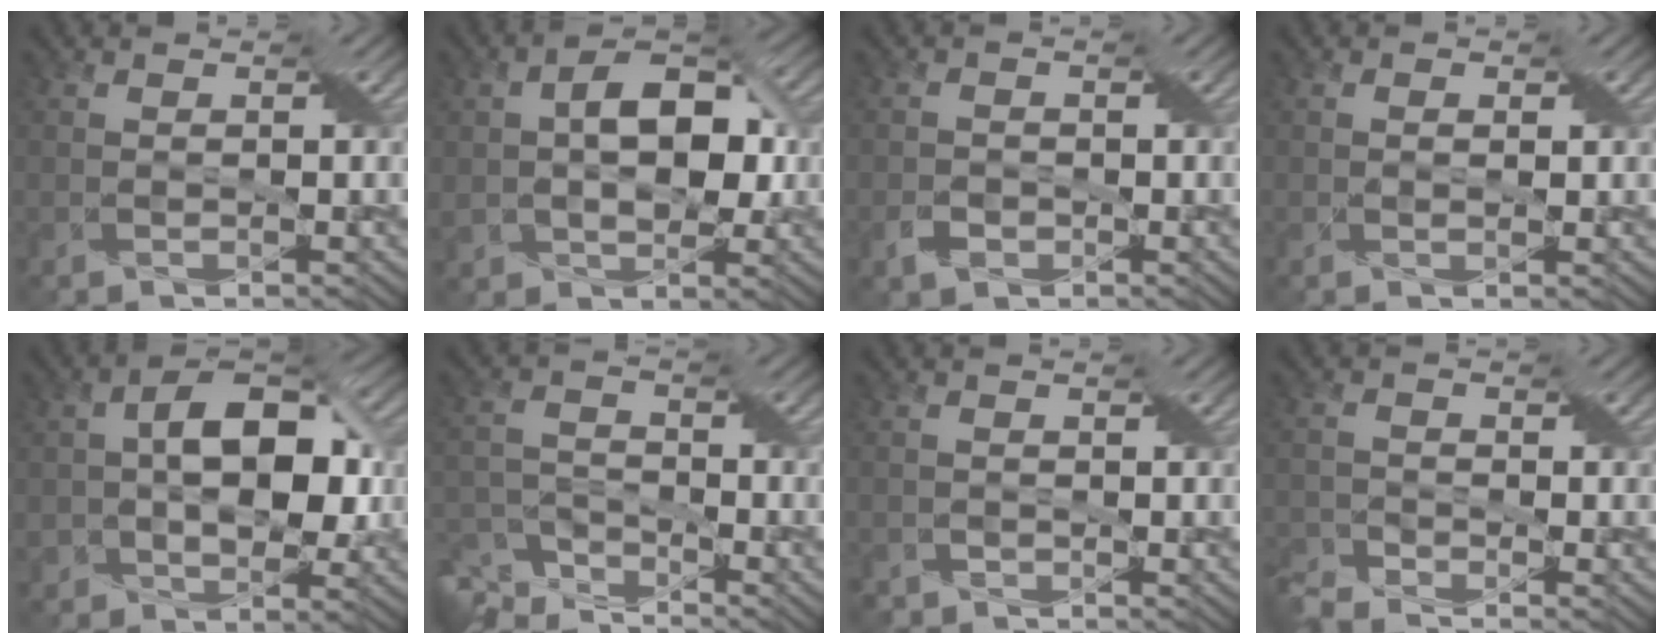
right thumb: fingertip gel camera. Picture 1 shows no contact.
{"total": 9.5, "force": [0.9, 6.0, 7.3], "torque": [-0.126, 0.011, 0.008]}
{"total": 2.1, "force": [-1.0, 1.5, 1.0], "torque": [-0.022, -0.002, -0.021]}
{"total": 1.2, "force": [0.3, 0.6, 1.0], "torque": [-0.016, -0.001, 0.005]}
{"total": 11.2, "force": [0.9, 7.1, 8.7], "torque": [-0.138, 0.012, 0.007]}
{"total": 6.6, "force": [-5.8, 2.1, 2.4], "torque": [-0.056, -0.012, -0.121]}
{"total": 1.0, "force": [-0.8, 0.6, 0.0], "torque": [0.001, 0.001, -0.017]}
{"total": 4.0, "force": [-3.6, 0.8, 1.6], "torque": [-0.037, -0.009, -0.082]}